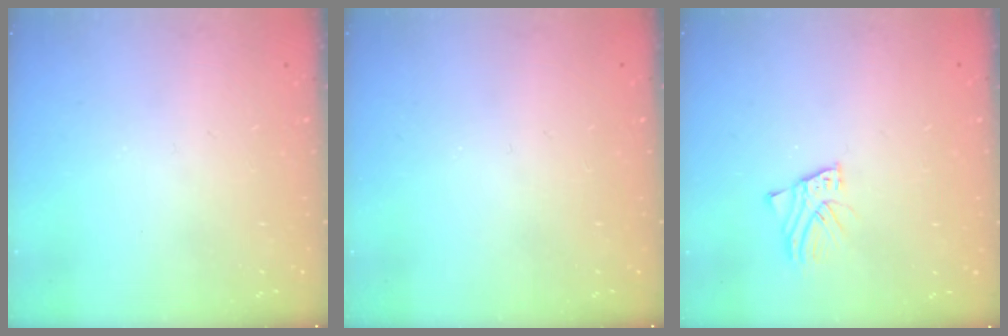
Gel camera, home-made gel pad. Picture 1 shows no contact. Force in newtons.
{"total": 0.0}
{"total": 2.5, "press": 2.5, "slide": 0.2}